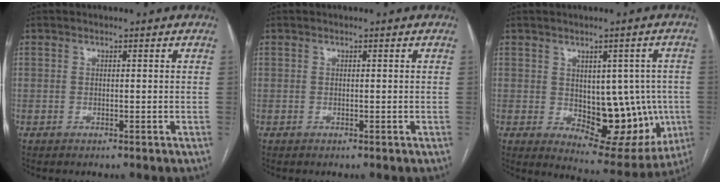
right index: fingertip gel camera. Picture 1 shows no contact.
{"total": 0.0}
{"total": 13.9, "force": [-1.3, 7.3, 11.8], "torque": [-0.134, 0.005, 0.009]}